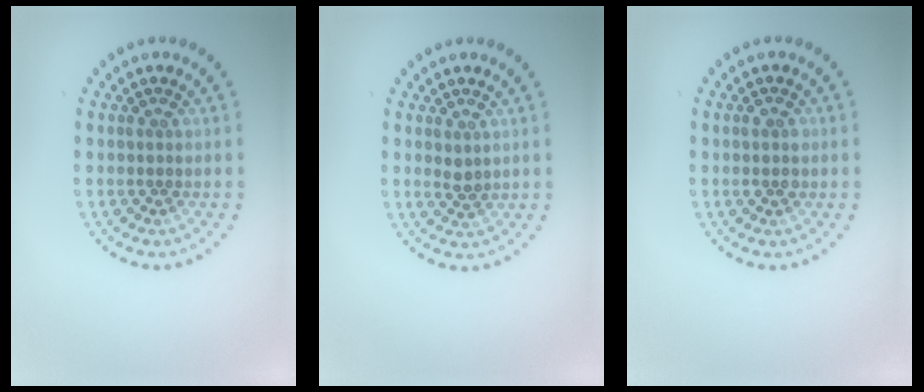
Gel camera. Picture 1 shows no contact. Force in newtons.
{"total": 1.1, "press": 1.0, "slide": 0.5}
{"total": 1.2, "press": 1.2, "slide": 0.1}